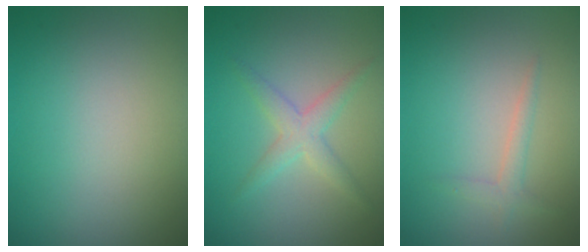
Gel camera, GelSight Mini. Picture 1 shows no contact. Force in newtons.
{"total": 2.3, "press": 2.3, "slide": 0.1}
{"total": 1.4, "press": 1.4, "slide": 0.1}